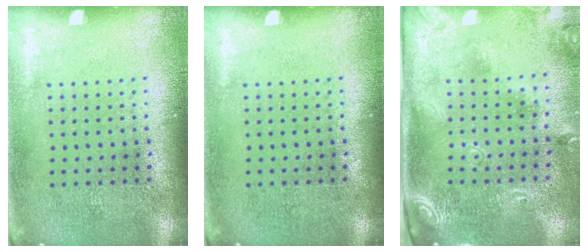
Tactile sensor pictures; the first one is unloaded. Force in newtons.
{"total": 0.0}
{"total": 2.5, "press": 1.7, "slide": 1.9}